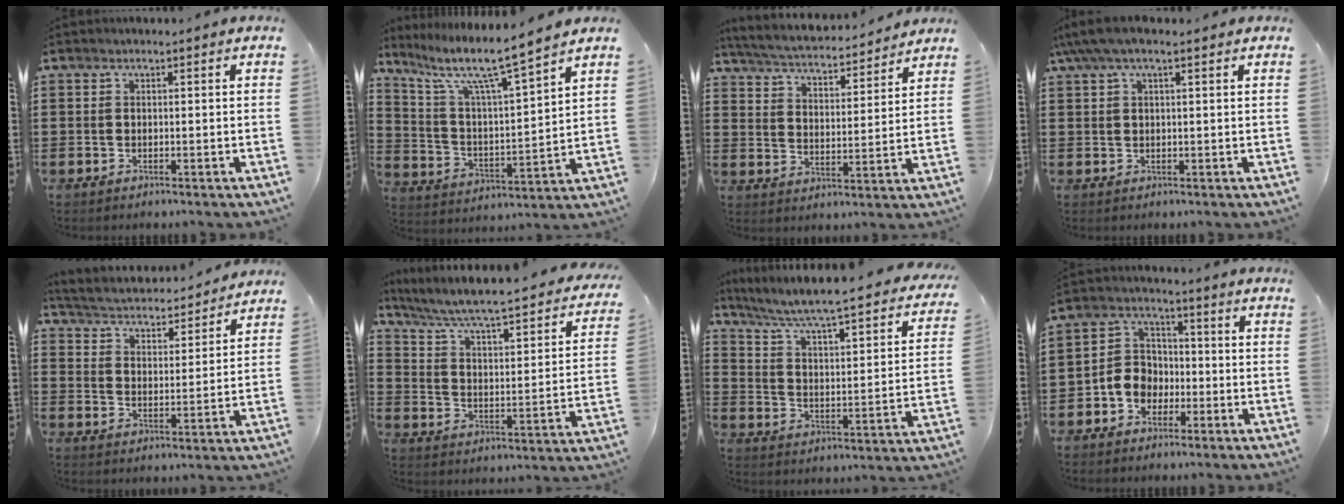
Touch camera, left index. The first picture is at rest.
{"total": 9.1, "force": [7.1, 0.9, 5.7], "torque": [-0.131, -0.047, 0.111]}
{"total": 4.0, "force": [3.9, 0.0, 0.7], "torque": [-0.038, -0.031, 0.060]}
{"total": 3.3, "force": [1.8, 0.9, 2.7], "torque": [-0.057, 0.006, 0.032]}
{"total": 3.3, "force": [3.2, 0.3, 0.2], "torque": [-0.028, -0.030, 0.047]}
{"total": 4.6, "force": [3.6, 0.3, 2.8], "torque": [-0.074, -0.041, 0.050]}
{"total": 4.8, "force": [4.0, 0.0, 2.8], "torque": [-0.076, -0.044, 0.055]}
{"total": 5.8, "force": [-2.6, 4.9, 1.7], "torque": [-0.059, 0.014, -0.055]}